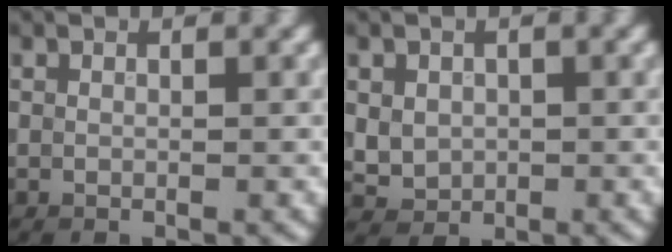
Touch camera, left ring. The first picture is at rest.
{"total": 2.8, "force": [0.2, 2.4, 1.3], "torque": [-0.027, -0.001, 0.009]}